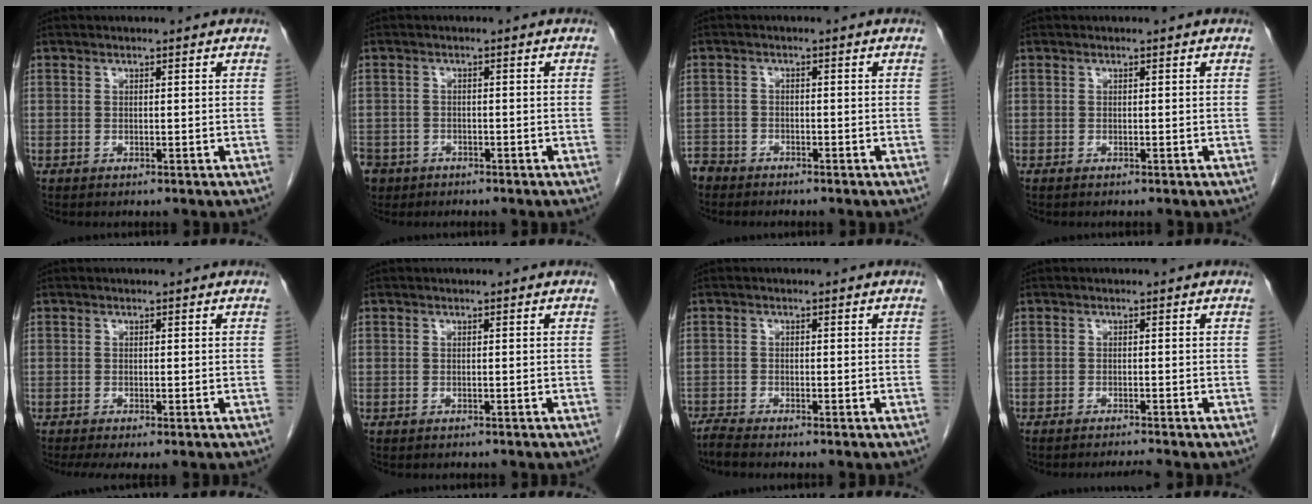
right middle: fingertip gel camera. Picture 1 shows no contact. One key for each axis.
{"total": 7.3, "fx": -4.3, "fy": 5.6, "fz": 1.9, "tx": -0.063, "ty": -0.003, "tz": -0.072}
{"total": 3.5, "fx": -3.1, "fy": 1.5, "fz": -0.2, "tx": -0.003, "ty": -0.001, "tz": -0.064}
{"total": 0.0}
{"total": 3.3, "fx": -2.4, "fy": 0.6, "fz": 2.3, "tx": -0.036, "ty": -0.010, "tz": -0.039}
{"total": 1.0, "fx": -0.9, "fy": 0.4, "fz": 0.2, "tx": -0.012, "ty": 0.000, "tz": -0.013}
{"total": 1.8, "fx": -1.8, "fy": -0.4, "fz": 0.3, "tx": -0.017, "ty": -0.009, "tz": -0.039}
{"total": 2.5, "fx": -2.2, "fy": -0.9, "fz": 0.6, "tx": -0.011, "ty": -0.006, "tz": -0.036}